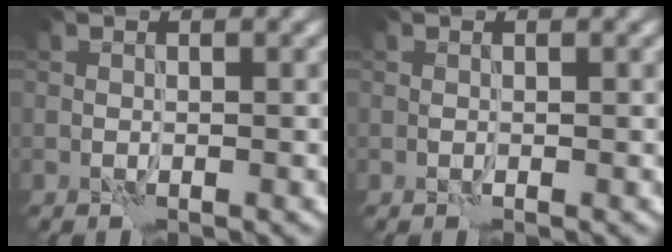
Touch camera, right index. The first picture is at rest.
{"total": 0.0}